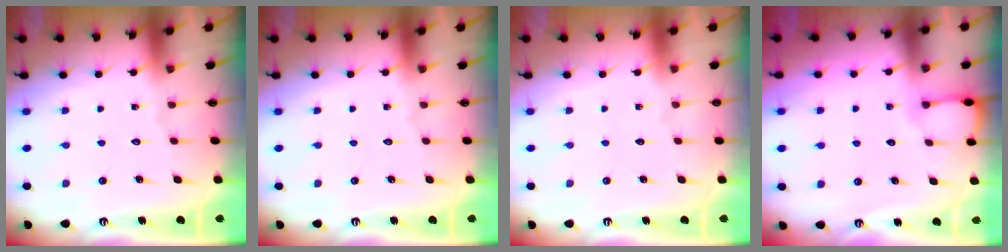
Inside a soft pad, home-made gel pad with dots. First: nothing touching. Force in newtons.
{"total": 0.0}
{"total": 0.0}
{"total": 2.4, "press": 2.4, "slide": 0.3}